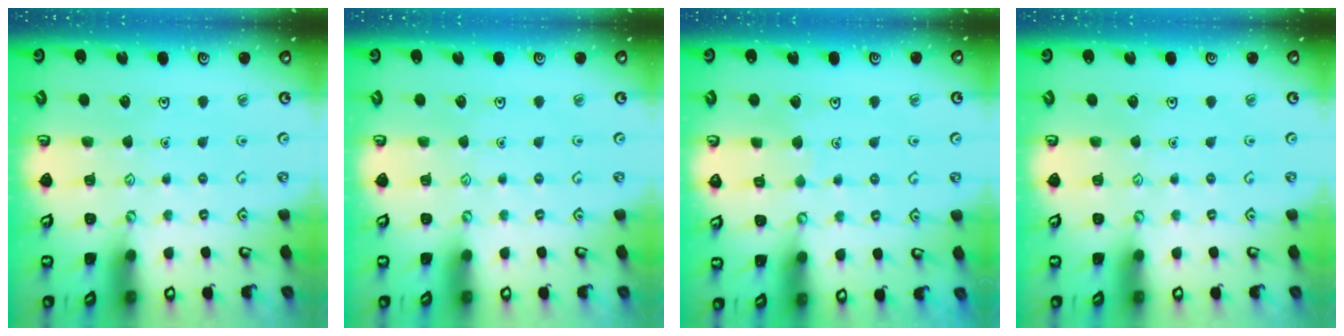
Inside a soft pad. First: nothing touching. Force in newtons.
{"total": 0.0}
{"total": 3.1, "press": 3.0, "slide": 0.3}
{"total": 0.0}